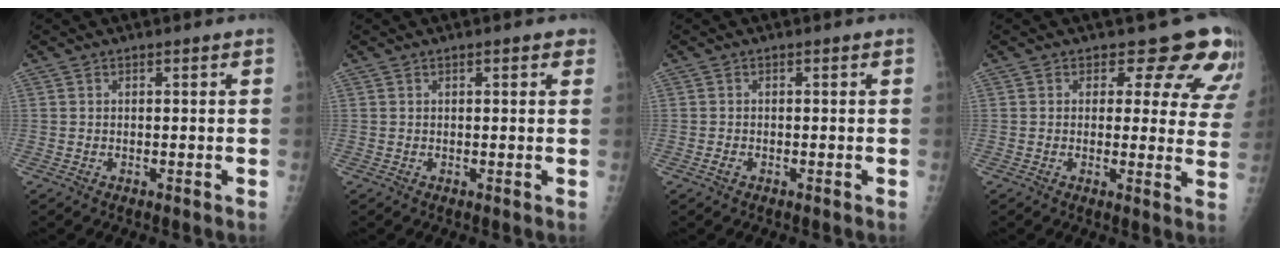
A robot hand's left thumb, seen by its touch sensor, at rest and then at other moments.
{"total": 2.1, "force": [1.1, 0.8, 1.5], "torque": [-0.012, 0.000, 0.011]}
{"total": 1.0, "force": [-0.5, 0.6, 0.5], "torque": [-0.012, -0.001, -0.010]}
{"total": 11.3, "force": [8.8, 5.7, 4.2], "torque": [0.008, -0.046, 0.070]}